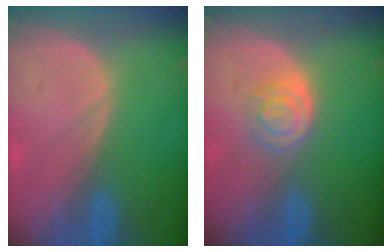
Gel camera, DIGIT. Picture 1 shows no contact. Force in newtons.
{"total": 3.9, "press": 3.6, "slide": 1.5}